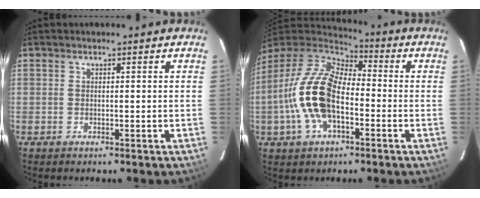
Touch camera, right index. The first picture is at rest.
{"total": 16.6, "force": [-3.7, 8.8, 13.5], "torque": [-0.277, 0.005, -0.073]}